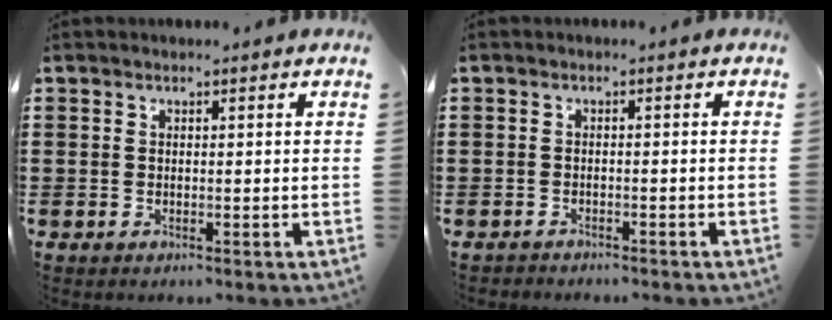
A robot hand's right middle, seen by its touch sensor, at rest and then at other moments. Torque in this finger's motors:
{"motor_torque": [-0.35, 0.28, -0.02, -0.02]}